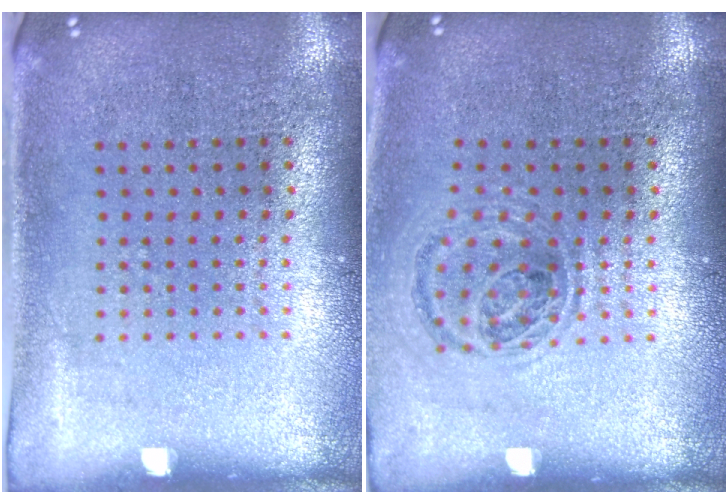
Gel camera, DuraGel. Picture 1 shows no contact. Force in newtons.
{"total": 0.9, "press": 0.9, "slide": 0.1}